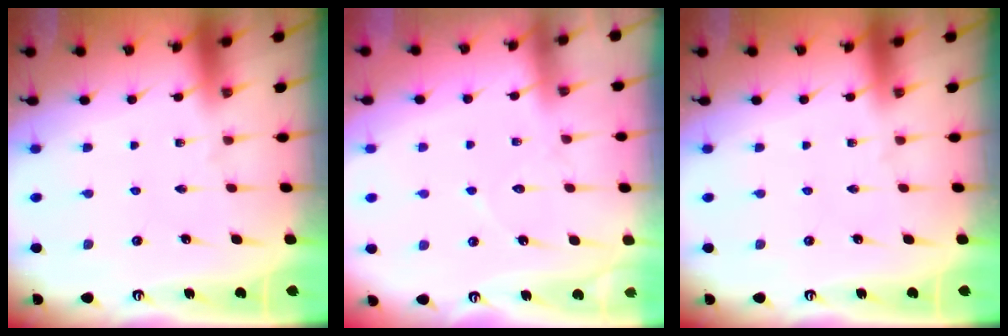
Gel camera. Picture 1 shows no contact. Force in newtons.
{"total": 8.2, "press": 8.1, "slide": 0.7}
{"total": 0.0}